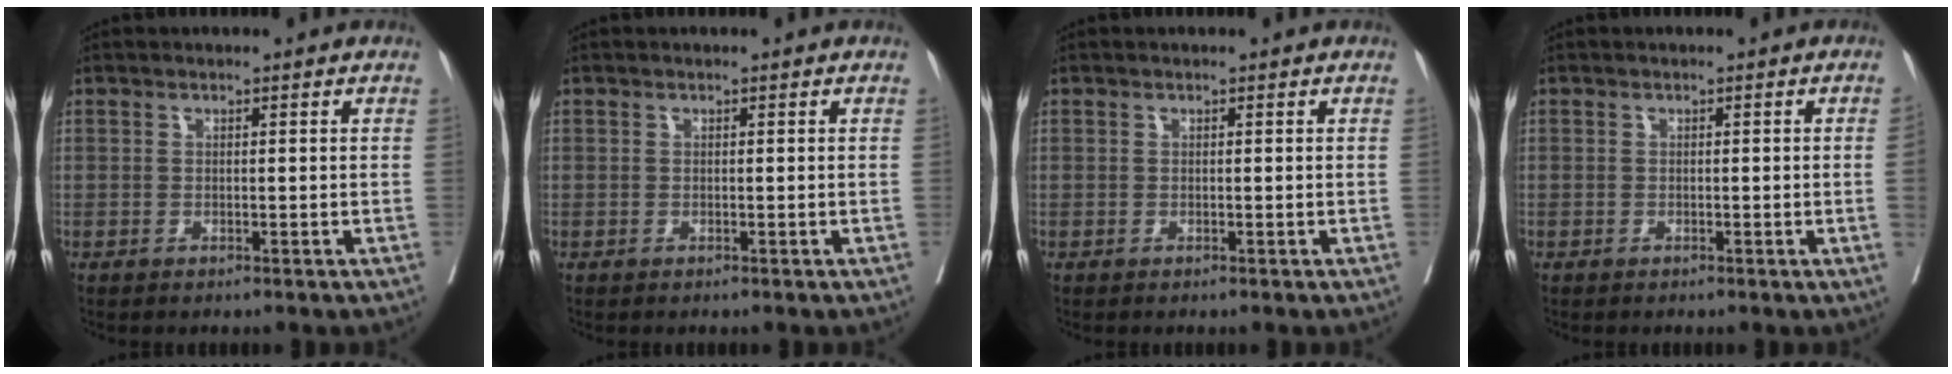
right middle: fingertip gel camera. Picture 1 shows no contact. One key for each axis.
{"total": 0.0}
{"total": 0.0}
{"total": 1.0, "fx": -0.1, "fy": -0.3, "fz": 0.9, "tx": -0.009, "ty": 0.000, "tz": 0.000}